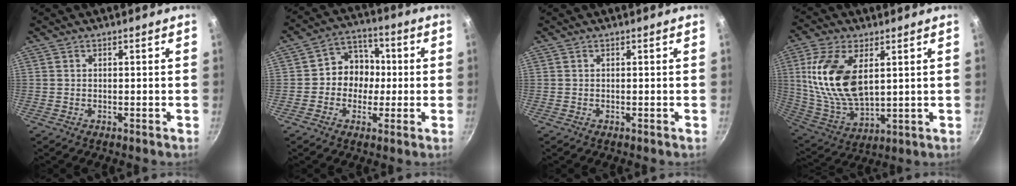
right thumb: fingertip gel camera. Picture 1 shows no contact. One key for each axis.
{"total": 8.8, "fx": -0.3, "fy": 7.9, "fz": 4.0, "tx": -0.010, "ty": 0.022, "tz": -0.020}
{"total": 0.0}
{"total": 17.3, "fx": 4.3, "fy": 9.2, "fz": 13.9, "tx": -0.266, "ty": -0.021, "tz": 0.096}